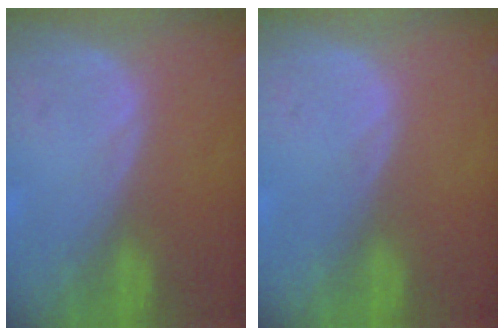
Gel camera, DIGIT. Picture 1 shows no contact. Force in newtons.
{"total": 0.0}